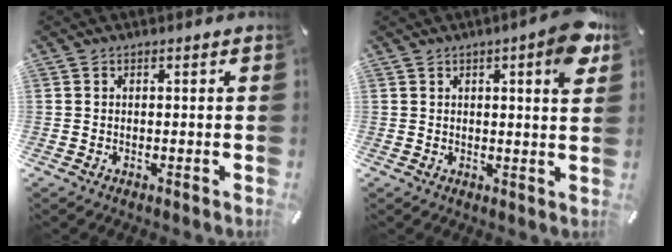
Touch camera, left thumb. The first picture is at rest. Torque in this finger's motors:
{"motor_torque": [0.37, 0.37, 0.16, 0.03, 0.09]}